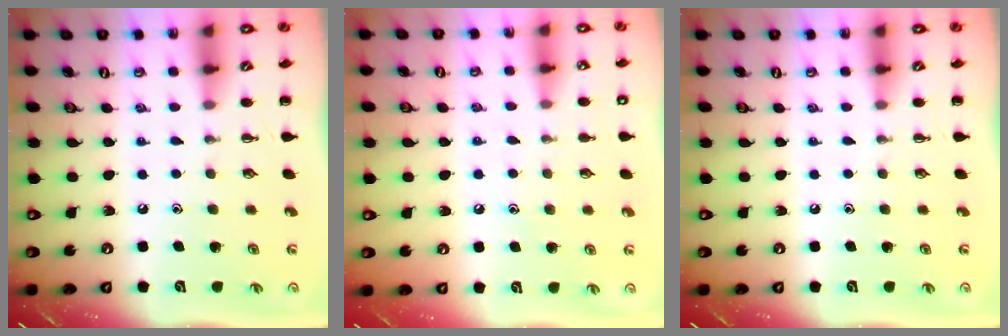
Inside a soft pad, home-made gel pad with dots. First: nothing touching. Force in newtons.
{"total": 6.2, "press": 6.0, "slide": 1.6}
{"total": 0.0}